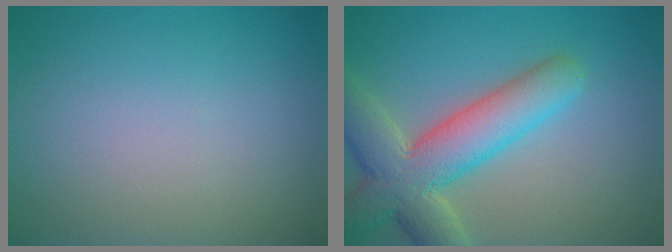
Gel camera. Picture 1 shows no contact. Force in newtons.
{"total": 8.2, "press": 8.1, "slide": 0.7}